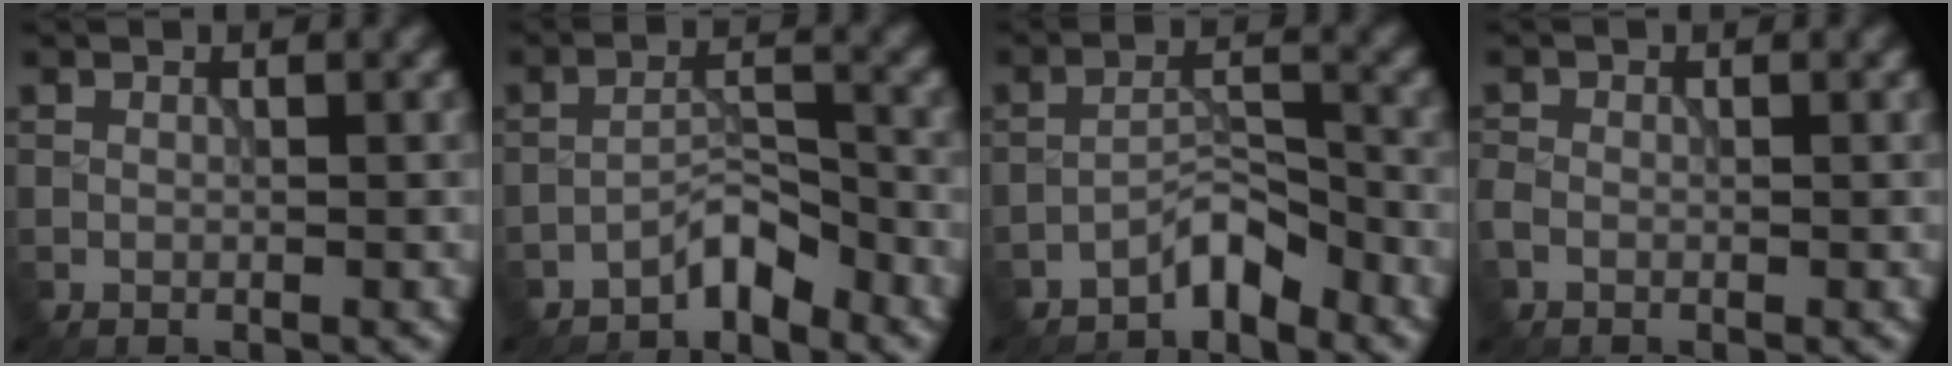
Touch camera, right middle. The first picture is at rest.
{"total": 2.8, "force": [-2.4, 0.6, 1.2], "torque": [-0.015, 0.017, -0.045]}
{"total": 2.9, "force": [-2.5, 0.7, 1.3], "torque": [-0.017, 0.018, -0.048]}
{"total": 1.1, "force": [-0.6, 0.8, 0.5], "torque": [-0.014, 0.001, -0.017]}